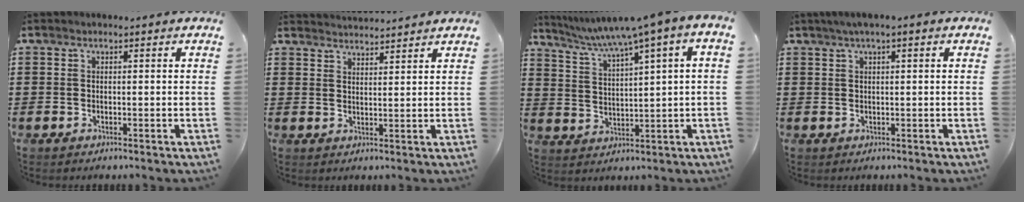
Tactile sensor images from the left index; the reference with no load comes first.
{"total": 2.6, "force": [2.6, -0.3, -0.2], "torque": [-0.004, -0.010, 0.050]}
{"total": 5.3, "force": [3.2, 0.0, 4.2], "torque": [-0.095, -0.025, 0.046]}
{"total": 1.7, "force": [0.6, 0.2, 1.6], "torque": [-0.030, 0.002, 0.011]}